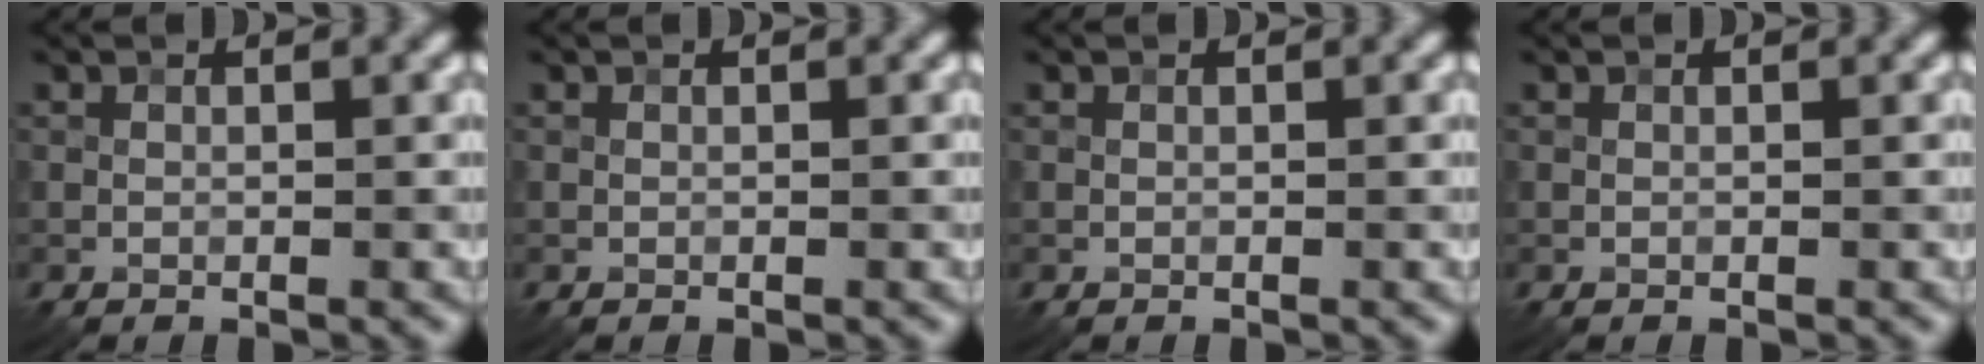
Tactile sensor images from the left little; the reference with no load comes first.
{"total": 0.0}
{"total": 0.0}
{"total": 0.0}